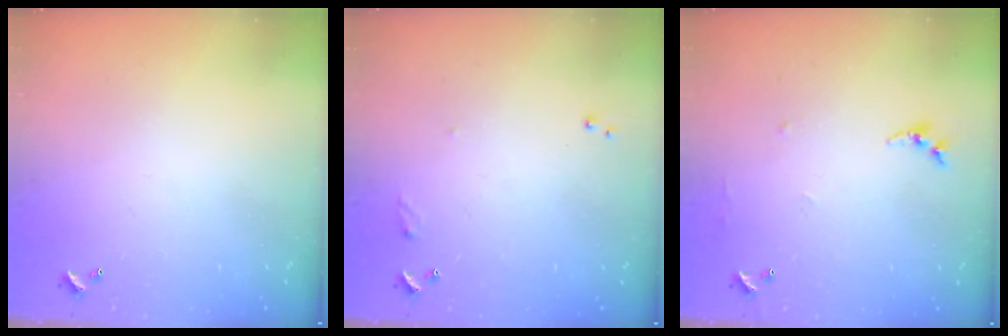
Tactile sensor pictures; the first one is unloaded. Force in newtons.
{"total": 6.5, "press": 6.5, "slide": 0.7}
{"total": 4.5, "press": 4.5, "slide": 0.5}